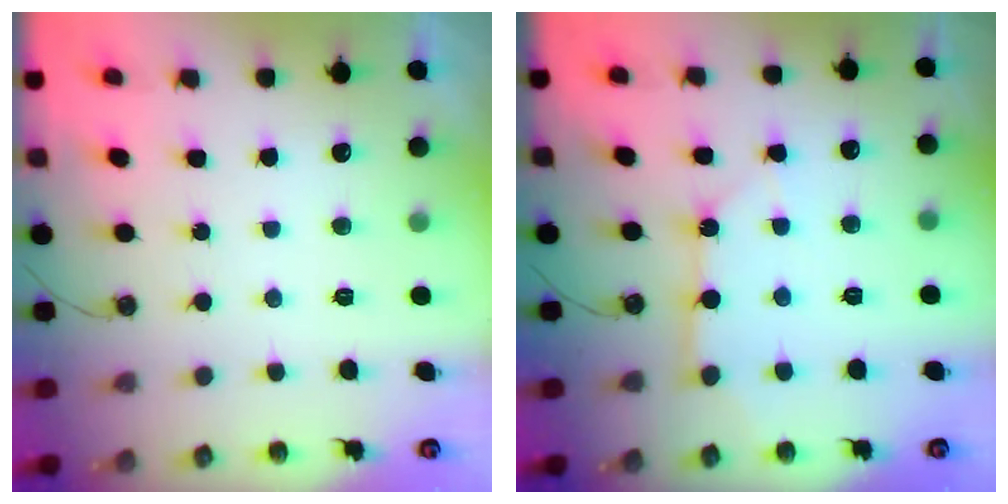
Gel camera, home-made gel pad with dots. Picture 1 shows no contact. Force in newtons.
{"total": 6.1, "press": 6.0, "slide": 0.6}